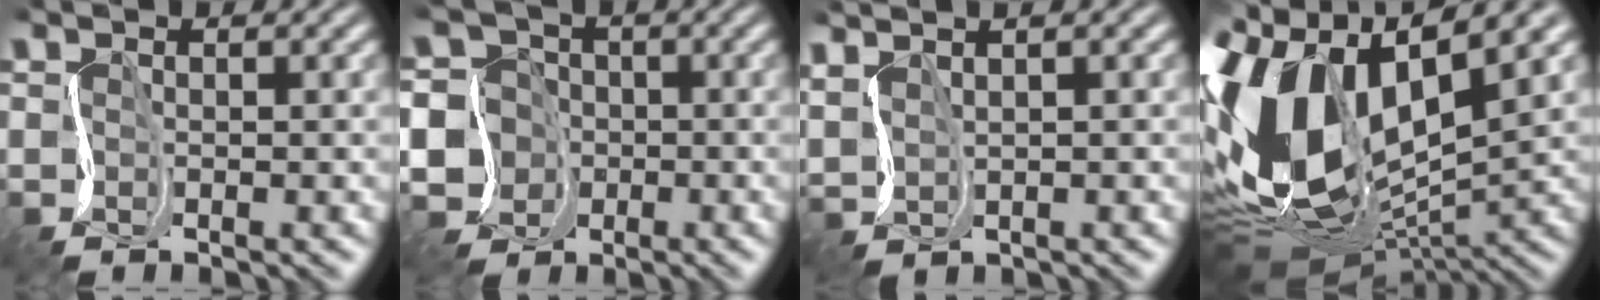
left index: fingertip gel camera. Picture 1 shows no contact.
{"total": 12.4, "force": [-4.3, 11.3, 2.9], "torque": [-0.089, -0.003, -0.106]}
{"total": 3.0, "force": [2.3, 1.0, 1.8], "torque": [-0.058, 0.016, 0.046]}
{"total": 14.8, "force": [0.2, 8.3, 12.3], "torque": [-0.270, 0.008, -0.008]}